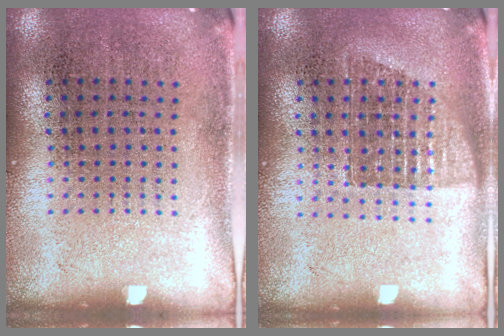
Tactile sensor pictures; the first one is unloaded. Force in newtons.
{"total": 1.3, "press": 1.1, "slide": 0.8}